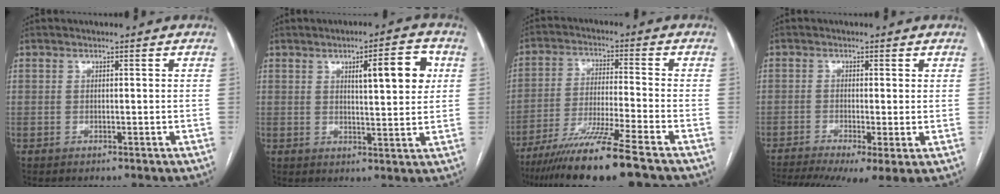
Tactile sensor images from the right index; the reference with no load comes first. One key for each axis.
{"total": 8.0, "fx": 2.6, "fy": 1.5, "fz": 7.4, "tx": -0.104, "ty": 0.008, "tz": 0.037}
{"total": 13.5, "fx": -10.0, "fy": -1.1, "fz": 9.1, "tx": -0.167, "ty": -0.041, "tz": -0.172}
{"total": 11.9, "fx": -7.1, "fy": 3.1, "fz": 9.1, "tx": -0.170, "ty": -0.016, "tz": -0.112}